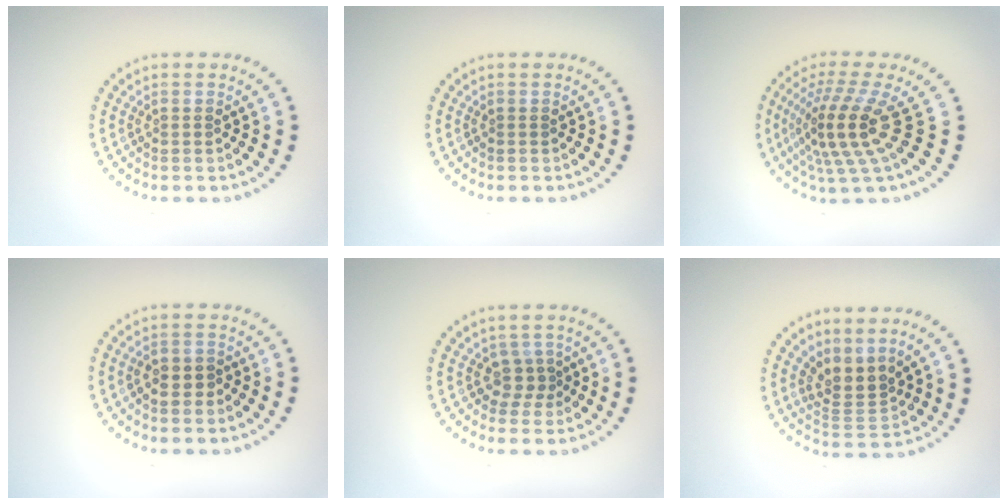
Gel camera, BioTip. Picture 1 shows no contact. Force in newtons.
{"total": 0.0}
{"total": 5.2, "press": 3.6, "slide": 3.8}
{"total": 1.5, "press": 1.5, "slide": 0.4}
{"total": 1.9, "press": 1.3, "slide": 1.4}
{"total": 3.0, "press": 2.1, "slide": 2.1}